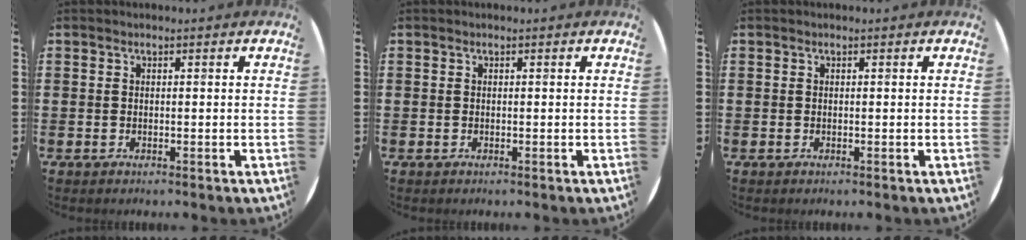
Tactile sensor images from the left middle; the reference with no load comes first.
{"total": 0.0}
{"total": 0.0}